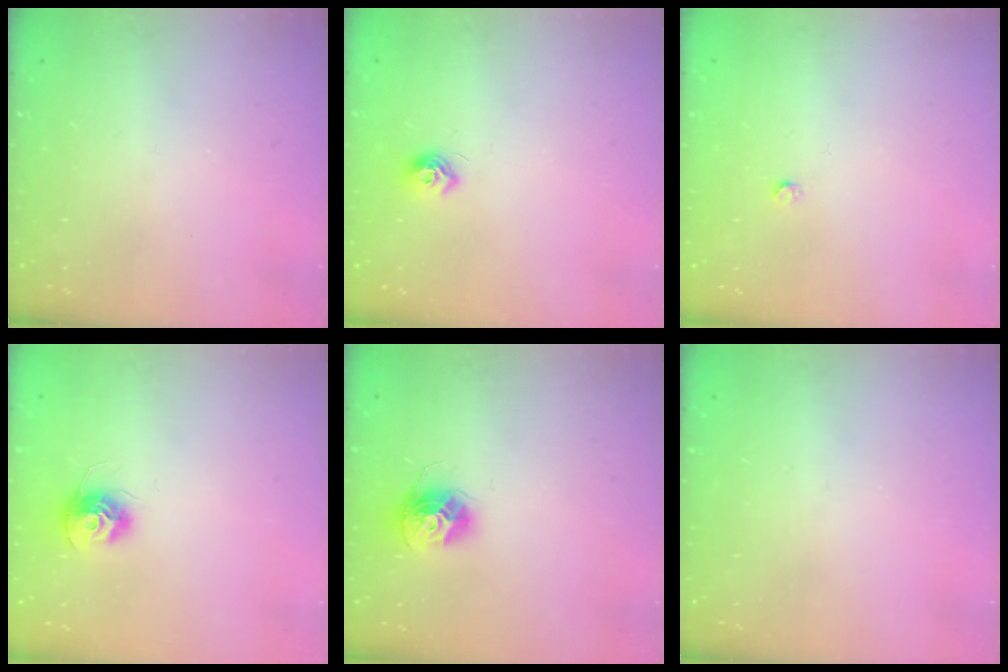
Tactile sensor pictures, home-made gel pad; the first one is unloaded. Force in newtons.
{"total": 7.2, "press": 7.2, "slide": 0.5}
{"total": 2.4, "press": 2.4, "slide": 0.3}
{"total": 10.8, "press": 10.7, "slide": 0.6}
{"total": 11.4, "press": 11.3, "slide": 0.8}
{"total": 0.0}